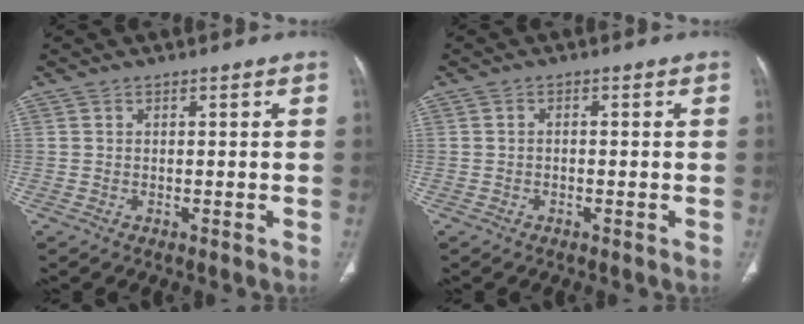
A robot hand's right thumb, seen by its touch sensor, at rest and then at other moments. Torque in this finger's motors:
{"motor_torque": [0.02, 0.01, 0.16, 0.33, -0.06]}